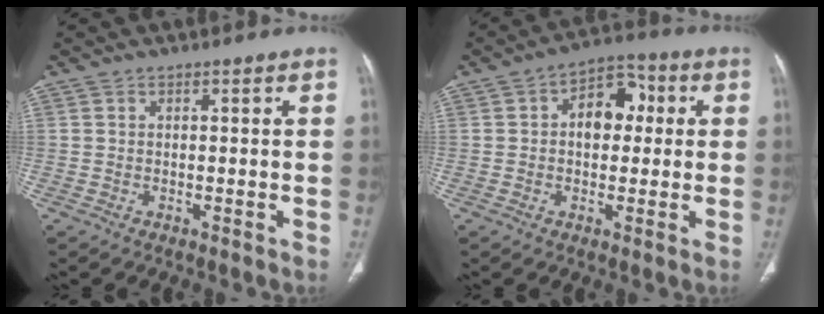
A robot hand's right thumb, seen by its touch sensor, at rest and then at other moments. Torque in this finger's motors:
{"motor_torque": [-0.80, 0.47, -0.07, -0.01, 0.14]}